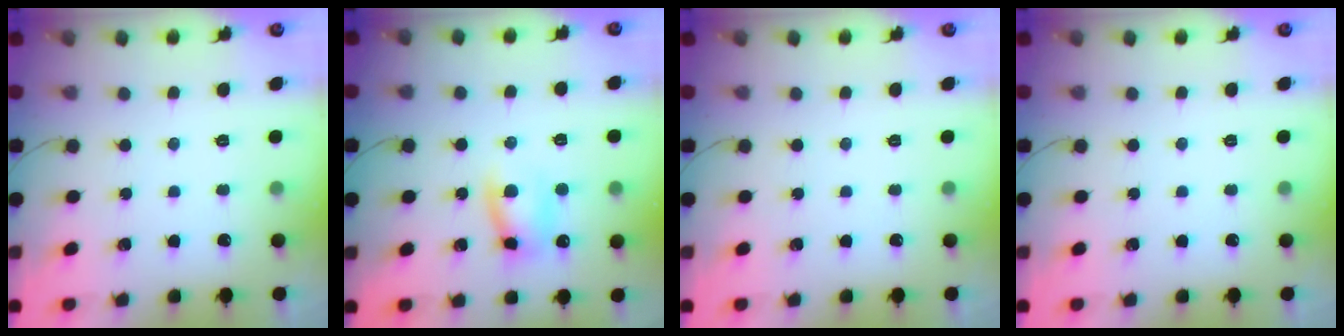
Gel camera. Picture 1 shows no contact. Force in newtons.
{"total": 8.4, "press": 8.3, "slide": 1.4}
{"total": 0.0}
{"total": 0.0}